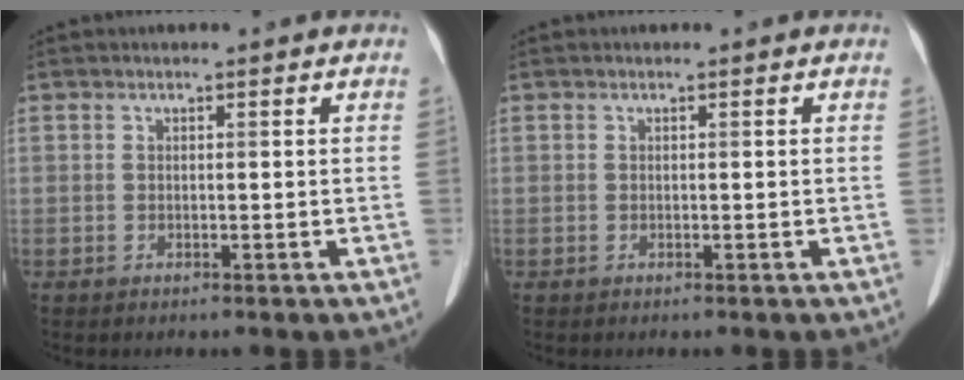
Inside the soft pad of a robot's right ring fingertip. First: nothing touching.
{"total": 0.0}